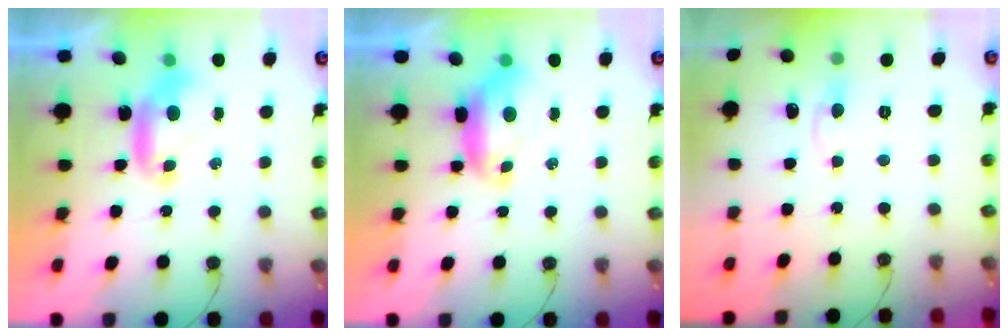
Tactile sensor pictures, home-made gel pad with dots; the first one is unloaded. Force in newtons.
{"total": 0.6, "press": 0.6, "slide": 0.2}
{"total": 1.5, "press": 1.5, "slide": 0.0}